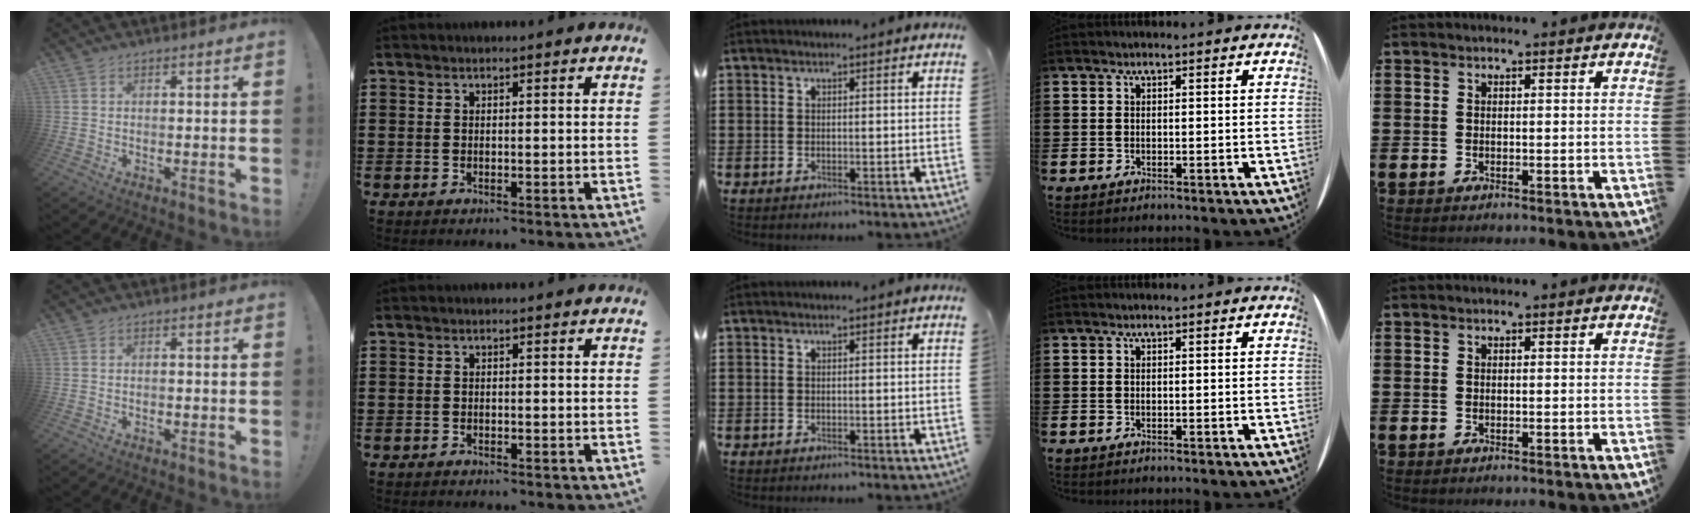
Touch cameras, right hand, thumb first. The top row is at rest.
{"thumb": {"total": 0.6, "force": [-0.4, 0.2, 0.4], "torque": [-0.008, 0.000, -0.008]}, "index": {"total": 0.6, "force": [-0.6, 0.1, 0.0], "torque": [-0.001, 0.000, -0.012]}}